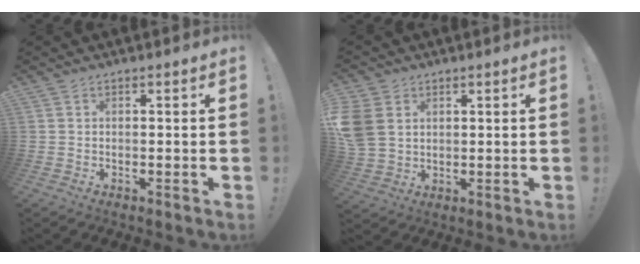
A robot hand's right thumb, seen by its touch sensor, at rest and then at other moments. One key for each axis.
{"total": 9.0, "fx": 2.7, "fy": 7.1, "fz": 4.9, "tx": -0.114, "ty": -0.006, "tz": 0.056}